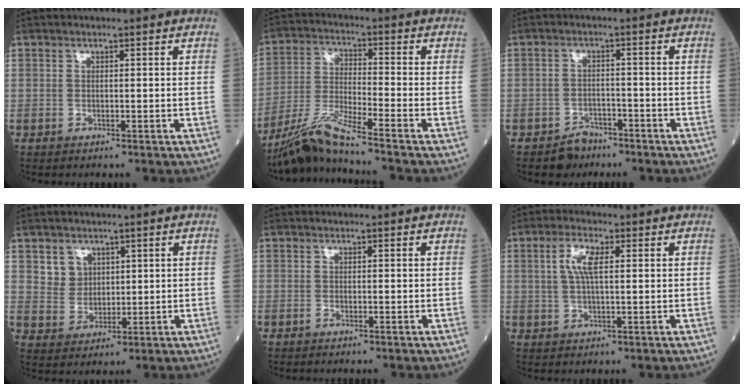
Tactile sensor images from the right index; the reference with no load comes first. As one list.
[{"total": 8.3, "force": [-7.2, -1.5, 4.0], "torque": [-0.086, -0.025, -0.139]}, {"total": 3.5, "force": [-2.6, 2.3, 0.3], "torque": [-0.007, 0.009, -0.040]}, {"total": 4.2, "force": [2.1, 3.6, 0.7], "torque": [-0.015, 0.006, 0.048]}, {"total": 0.0}, {"total": 4.5, "force": [1.2, 1.2, 4.2], "torque": [-0.090, 0.007, 0.025]}]